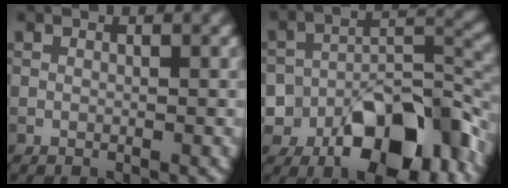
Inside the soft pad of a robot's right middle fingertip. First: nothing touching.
{"total": 10.9, "force": [-5.8, 5.9, 7.1], "torque": [-0.098, -0.004, -0.090]}